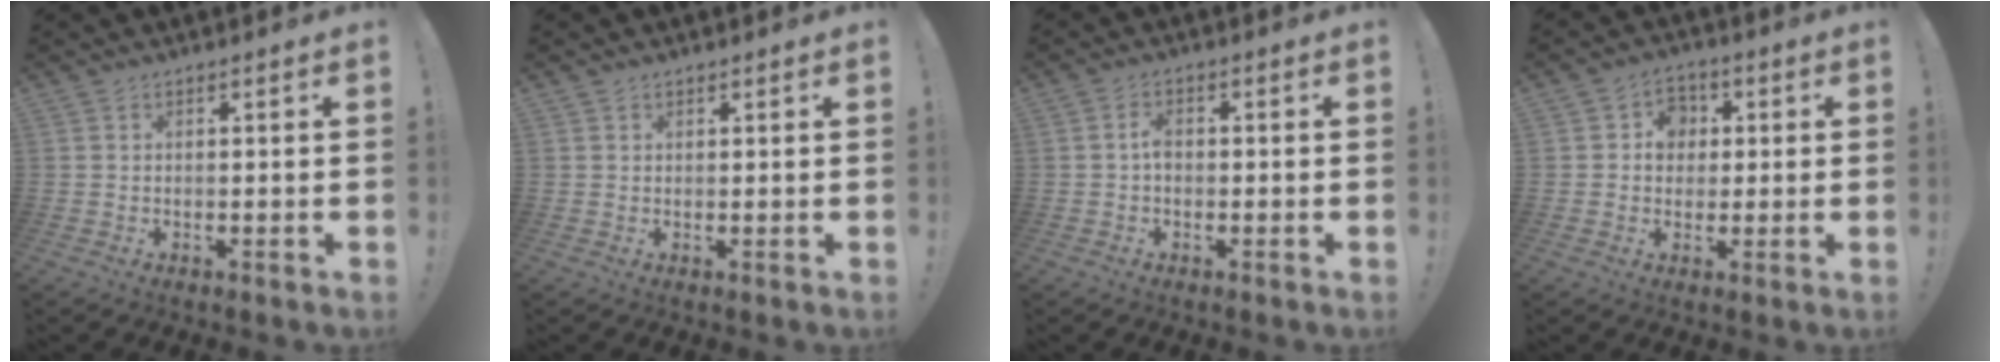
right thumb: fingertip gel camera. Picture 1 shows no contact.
{"total": 0.8, "force": [0.7, 0.3, 0.1], "torque": [0.006, -0.003, 0.012]}
{"total": 2.7, "force": [-0.5, 1.6, 2.1], "torque": [-0.041, 0.008, -0.009]}
{"total": 6.7, "force": [1.0, 6.1, 2.7], "torque": [-0.036, 0.004, 0.021]}